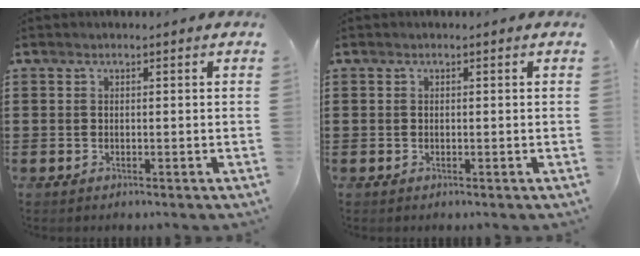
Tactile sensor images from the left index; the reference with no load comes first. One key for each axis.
{"total": 0.0}